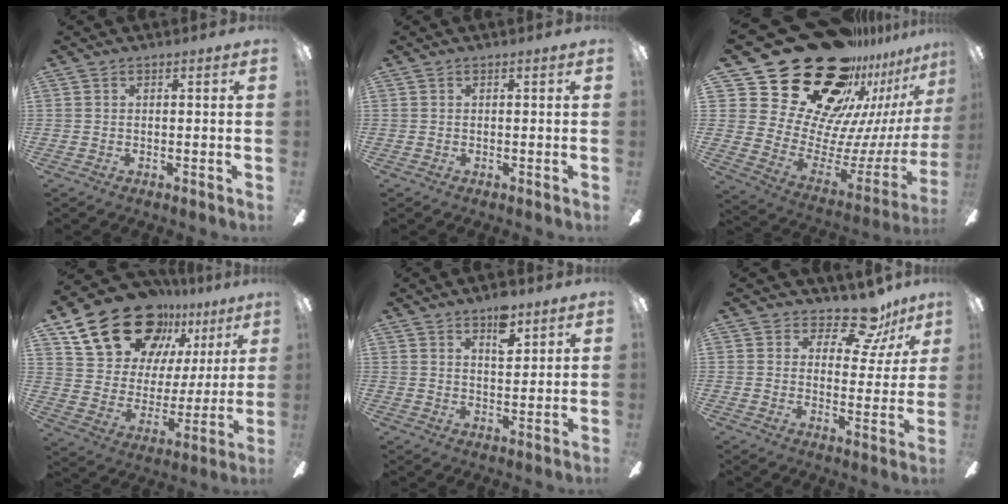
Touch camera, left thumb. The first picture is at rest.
{"total": 0.0}
{"total": 36.1, "force": [22.2, 20.0, 20.3], "torque": [-0.322, -0.197, 0.458]}
{"total": 23.9, "force": [16.1, 13.9, 11.0], "torque": [-0.196, -0.094, 0.301]}
{"total": 6.8, "force": [4.6, 2.9, 4.0], "torque": [-0.040, -0.025, 0.075]}
{"total": 13.3, "force": [10.3, 5.5, 6.4], "torque": [-0.090, -0.067, 0.179]}